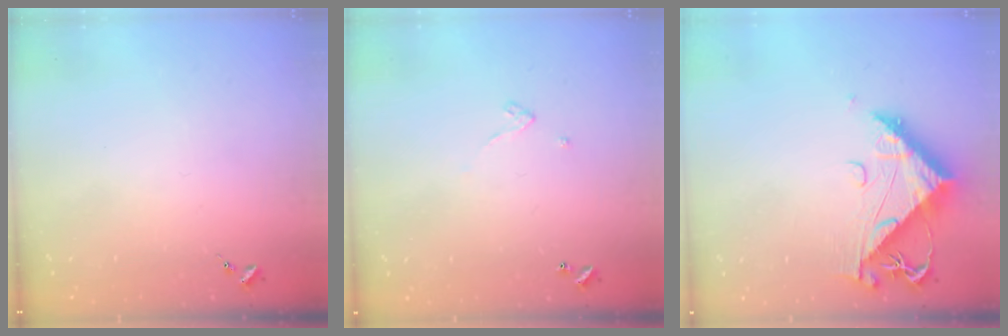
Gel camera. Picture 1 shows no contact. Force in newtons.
{"total": 3.2, "press": 3.2, "slide": 0.1}
{"total": 10.1, "press": 10.0, "slide": 1.0}